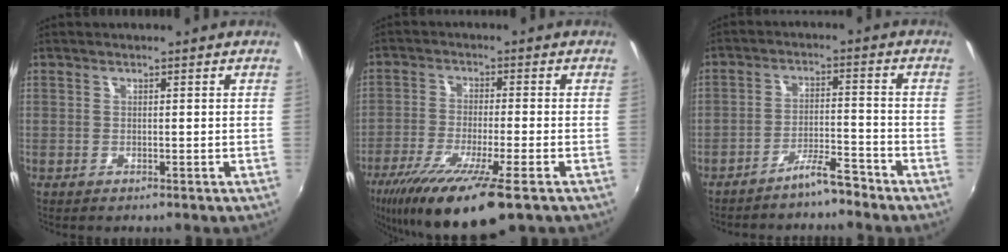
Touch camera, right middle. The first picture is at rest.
{"total": 15.5, "force": [-9.9, 2.1, 11.8], "torque": [-0.227, -0.053, -0.168]}
{"total": 4.8, "force": [-4.4, 0.3, 1.8], "torque": [-0.044, 0.007, -0.074]}